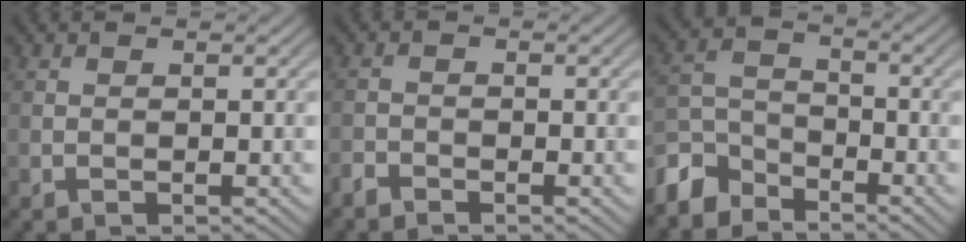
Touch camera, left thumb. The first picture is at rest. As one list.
[{"total": 1.5, "force": [-1.4, 0.5, 0.3], "torque": [-0.006, 0.000, -0.033]}, {"total": 6.2, "force": [-5.0, 3.1, 1.8], "torque": [-0.044, -0.003, -0.119]}]